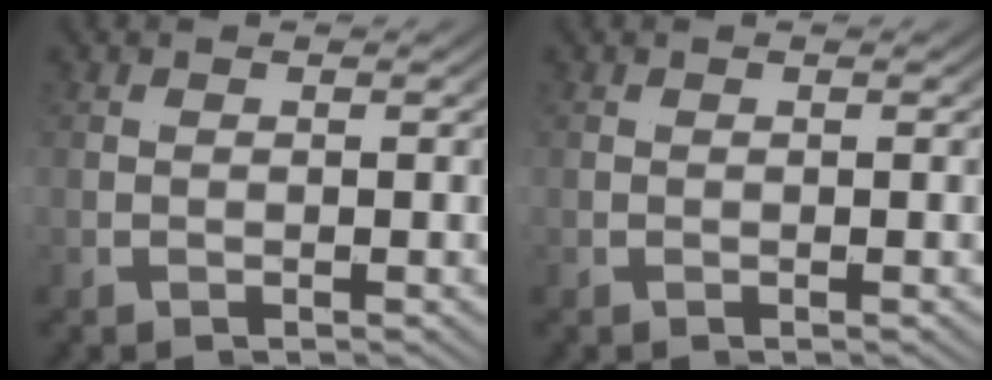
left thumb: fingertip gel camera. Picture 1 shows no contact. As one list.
[{"total": 0.0}]